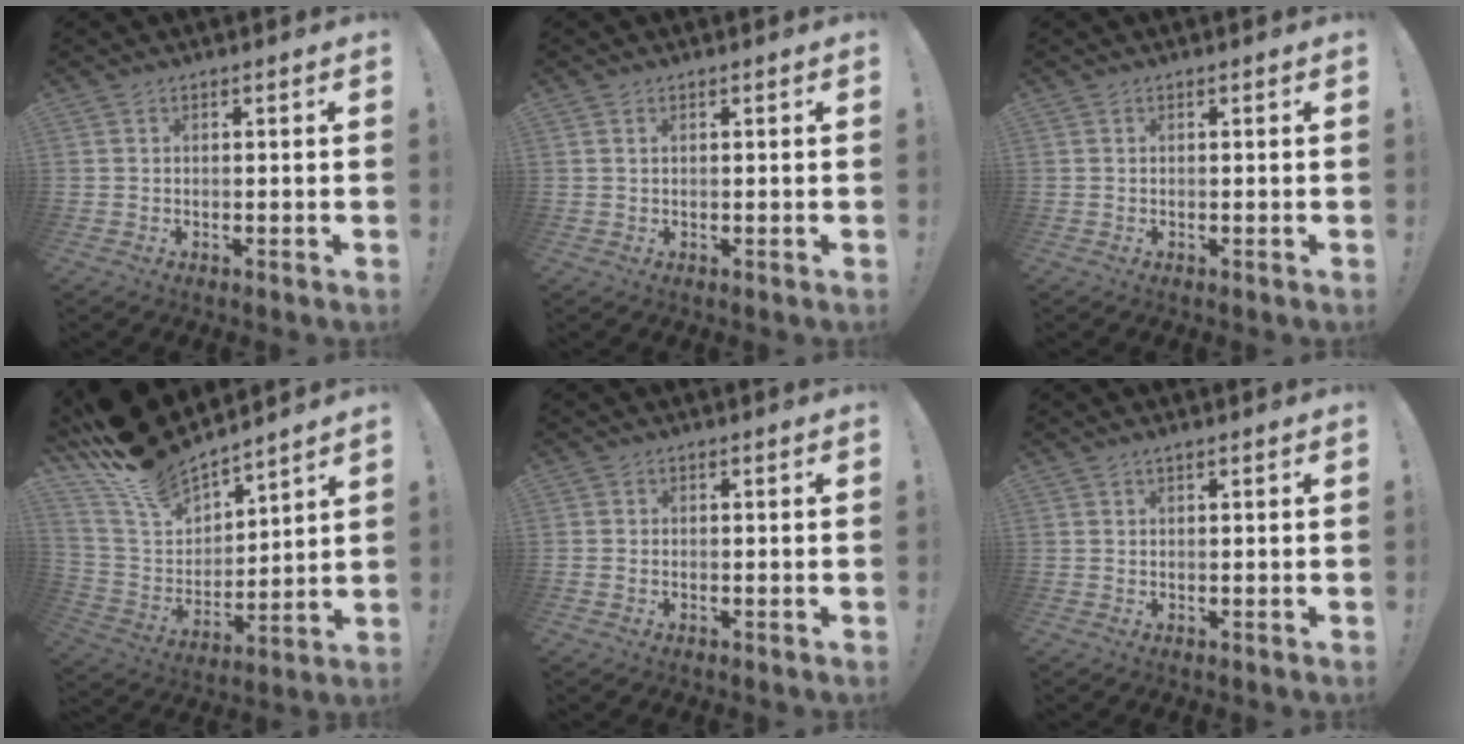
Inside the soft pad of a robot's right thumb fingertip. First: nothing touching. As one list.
[{"total": 0.7, "force": [0.4, 0.3, 0.5], "torque": [-0.018, 0.004, 0.008]}, {"total": 0.0}, {"total": 14.5, "force": [12.2, 5.8, 5.1], "torque": [-0.123, -0.094, 0.225]}, {"total": 0.6, "force": [-0.5, 0.4, 0.2], "torque": [-0.008, 0.003, -0.007]}, {"total": 0.8, "force": [0.5, 0.0, 0.6], "torque": [-0.012, 0.001, 0.008]}]